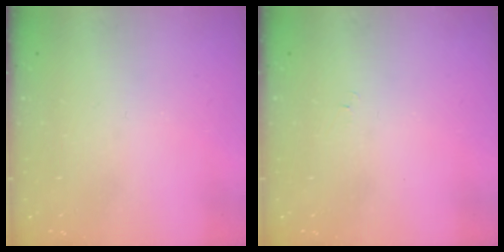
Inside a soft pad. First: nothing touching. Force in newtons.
{"total": 4.0, "press": 3.9, "slide": 0.5}